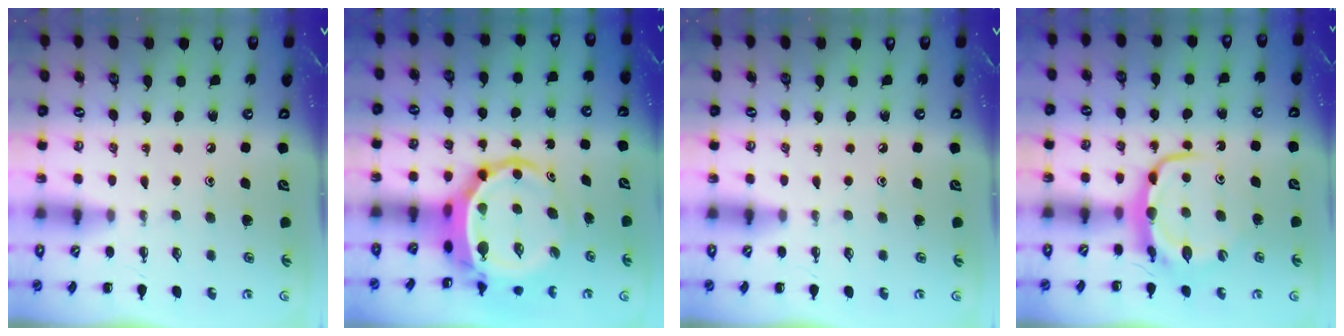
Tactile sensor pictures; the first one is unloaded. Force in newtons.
{"total": 7.7, "press": 7.4, "slide": 2.2}
{"total": 0.0}
{"total": 6.6, "press": 6.5, "slide": 1.0}